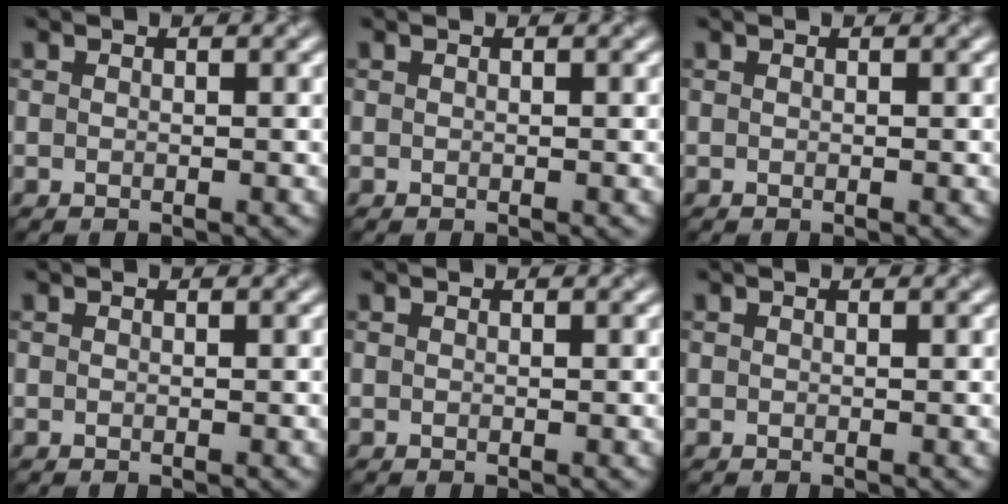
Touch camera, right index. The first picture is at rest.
{"total": 0.0}
{"total": 0.0}
{"total": 0.0}
{"total": 0.0}
{"total": 0.0}